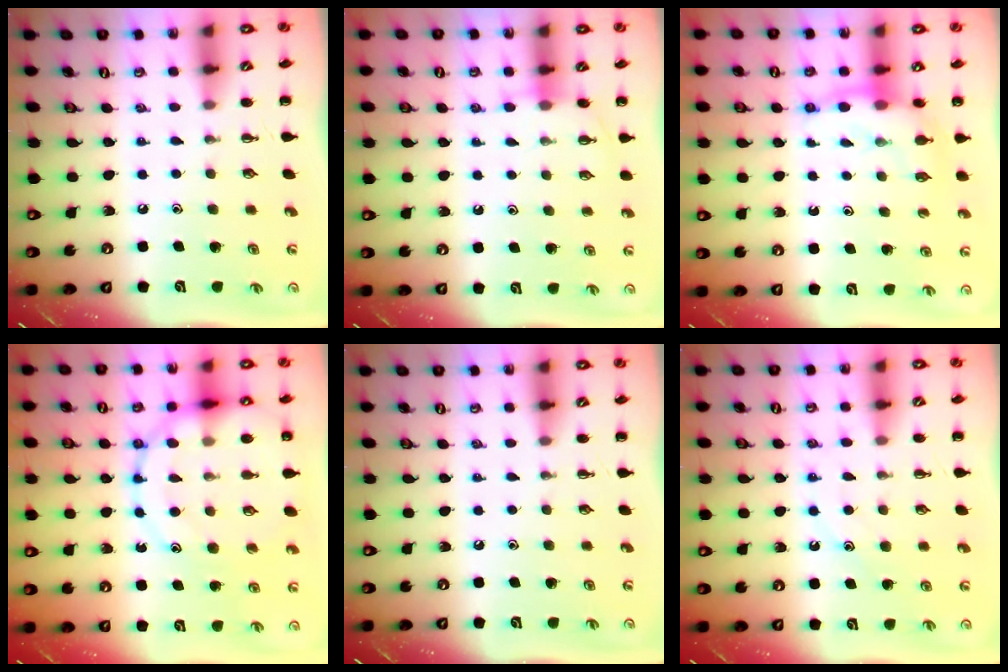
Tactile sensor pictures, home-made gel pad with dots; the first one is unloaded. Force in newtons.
{"total": 5.4, "press": 5.3, "slide": 1.2}
{"total": 10.2, "press": 10.1, "slide": 1.6}
{"total": 16.6, "press": 16.5, "slide": 2.2}
{"total": 0.0}
{"total": 11.7, "press": 11.6, "slide": 1.0}